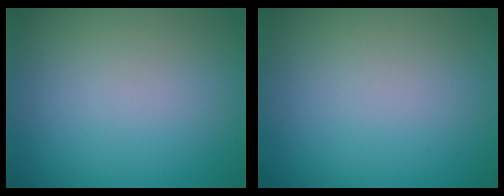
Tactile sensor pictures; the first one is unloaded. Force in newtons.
{"total": 0.0}